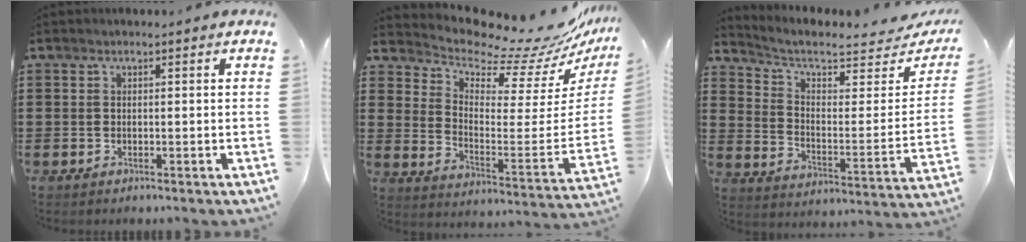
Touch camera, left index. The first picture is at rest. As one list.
[{"total": 9.7, "force": [9.0, 1.7, 3.2], "torque": [-0.075, -0.086, 0.147]}, {"total": 5.3, "force": [4.6, 1.1, 2.5], "torque": [-0.073, -0.039, 0.075]}]